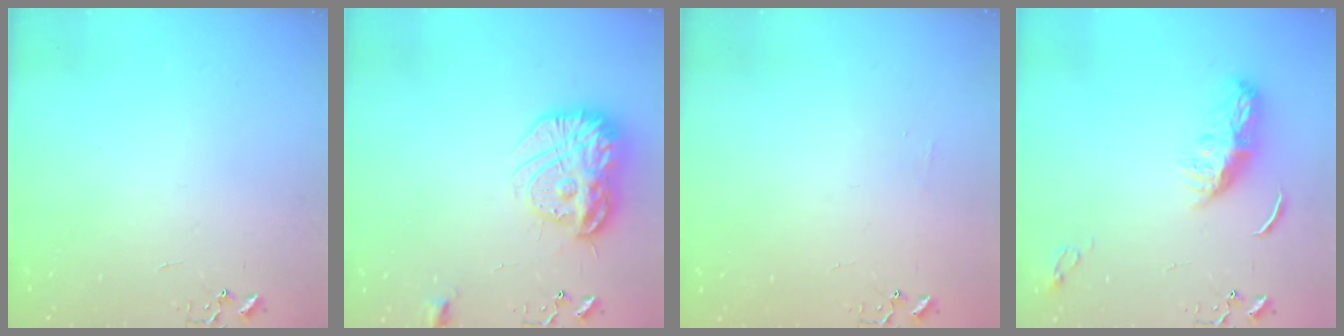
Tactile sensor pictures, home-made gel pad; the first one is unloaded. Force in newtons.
{"total": 18.0, "press": 17.9, "slide": 1.6}
{"total": 3.9, "press": 3.8, "slide": 0.6}
{"total": 8.7, "press": 8.7, "slide": 0.3}